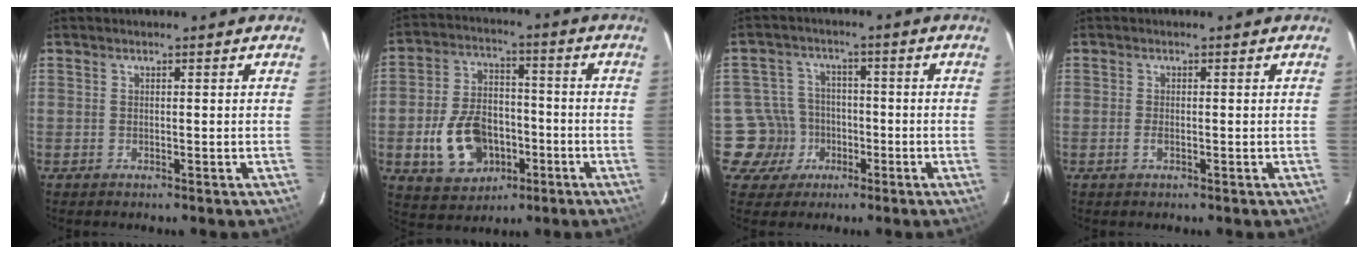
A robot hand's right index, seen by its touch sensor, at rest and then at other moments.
{"total": 14.4, "force": [-4.9, 9.9, 9.3], "torque": [-0.205, 0.011, -0.067]}
{"total": 7.7, "force": [-3.0, 7.1, -0.2], "torque": [-0.014, 0.028, -0.047]}
{"total": 1.2, "force": [-0.5, 0.5, 1.0], "torque": [-0.022, -0.001, -0.010]}